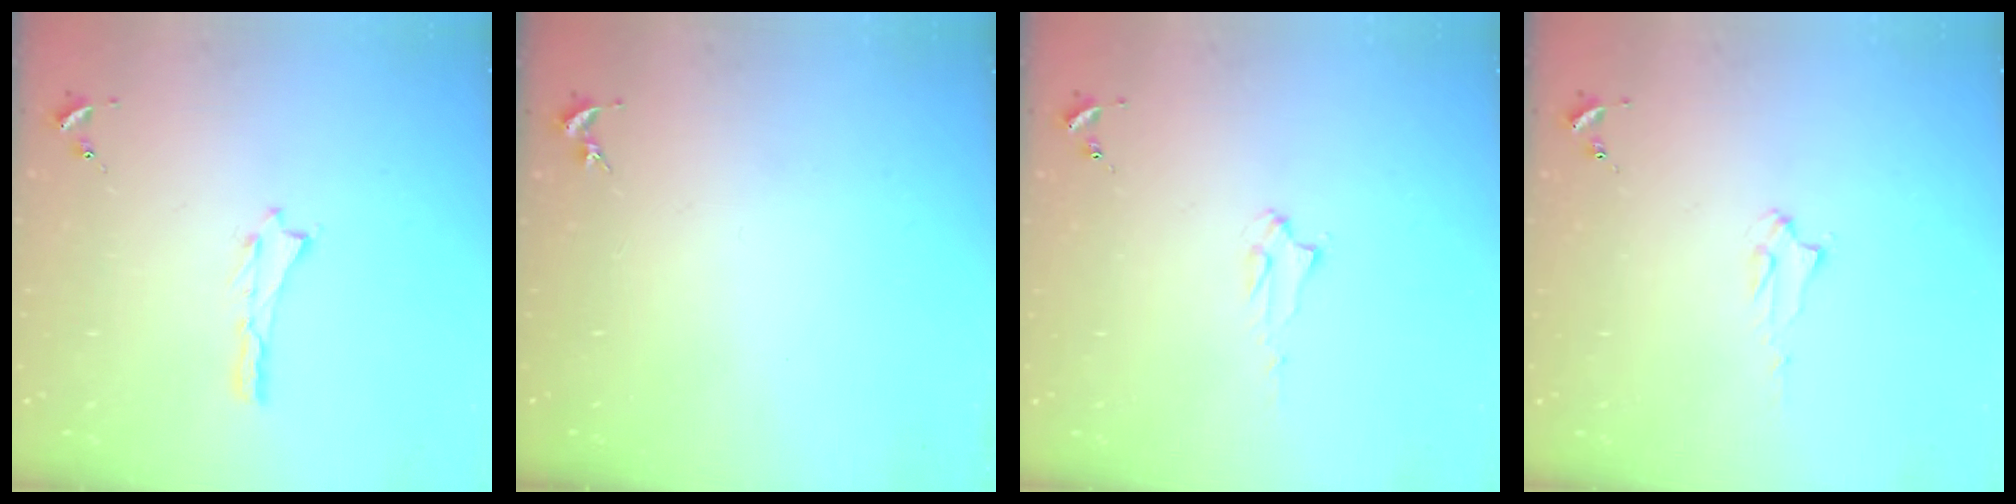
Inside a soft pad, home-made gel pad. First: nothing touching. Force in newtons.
{"total": 0.0}
{"total": 2.0, "press": 2.0, "slide": 0.2}
{"total": 2.0, "press": 2.0, "slide": 0.2}